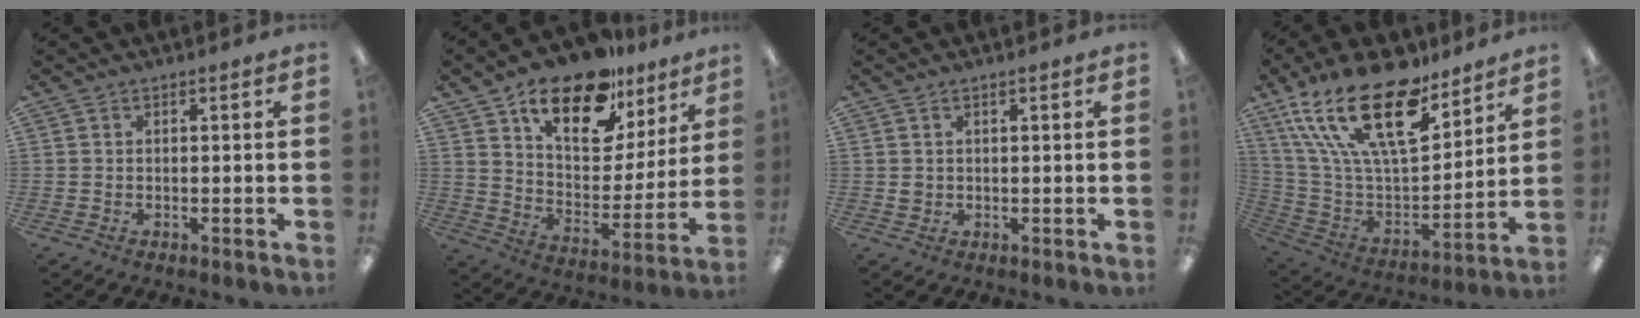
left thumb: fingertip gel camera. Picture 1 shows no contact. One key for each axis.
{"total": 19.2, "fx": 13.0, "fy": 9.2, "fz": 10.7, "tx": -0.175, "ty": -0.073, "tz": 0.226}
{"total": 1.2, "fx": 0.5, "fy": 1.0, "fz": 0.5, "tx": -0.012, "ty": 0.004, "tz": 0.008}
{"total": 25.7, "fx": 16.0, "fy": 10.9, "fz": 17.0, "tx": -0.327, "ty": -0.089, "tz": 0.283}